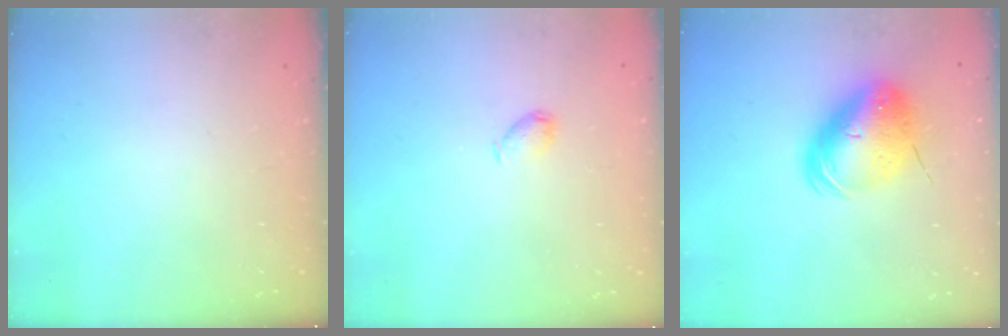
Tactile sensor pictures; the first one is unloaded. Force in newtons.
{"total": 3.9, "press": 3.8, "slide": 0.7}
{"total": 12.3, "press": 12.1, "slide": 2.2}